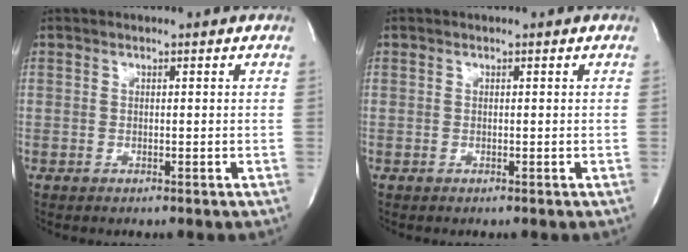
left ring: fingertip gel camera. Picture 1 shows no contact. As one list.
[{"total": 0.0}]